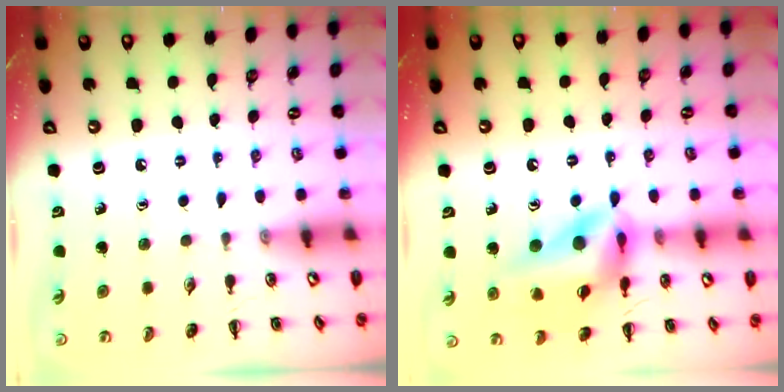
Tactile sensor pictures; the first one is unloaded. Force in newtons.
{"total": 15.1, "press": 14.7, "slide": 3.7}